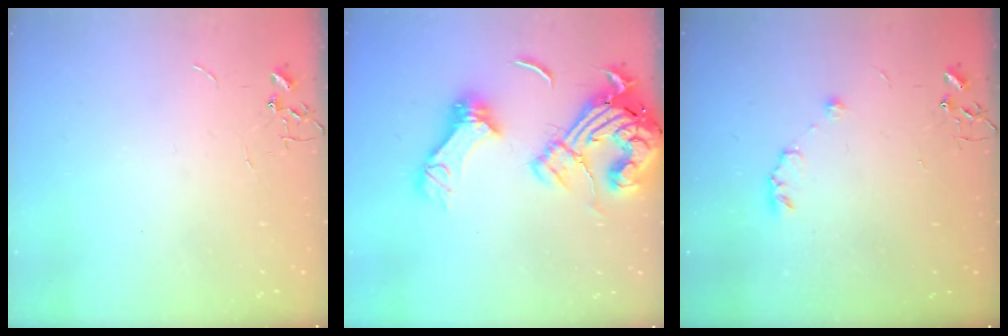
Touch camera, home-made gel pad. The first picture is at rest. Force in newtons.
{"total": 22.0, "press": 21.8, "slide": 2.6}
{"total": 6.0, "press": 6.0, "slide": 0.6}